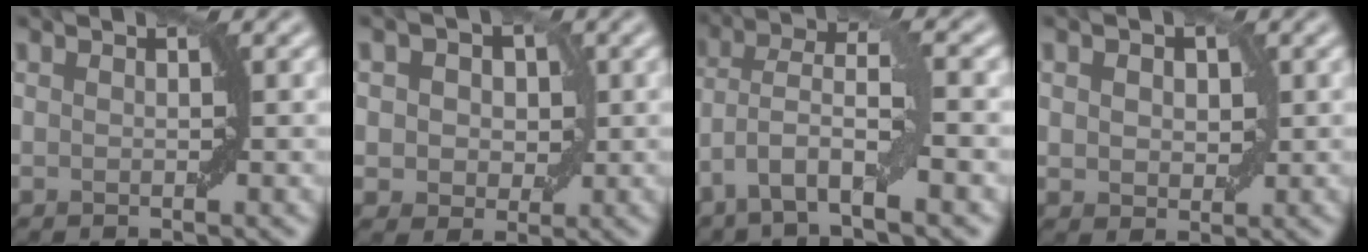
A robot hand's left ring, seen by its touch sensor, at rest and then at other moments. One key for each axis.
{"total": 5.0, "fx": 1.4, "fy": 3.9, "fz": 2.7, "tx": -0.029, "ty": 0.023, "tz": -0.002}
{"total": 6.2, "fx": -2.7, "fy": 1.2, "fz": 5.4, "tx": -0.100, "ty": 0.006, "tz": -0.059}
{"total": 2.7, "fx": 0.7, "fy": 2.1, "fz": 1.6, "tx": -0.023, "ty": 0.007, "tz": 0.005}